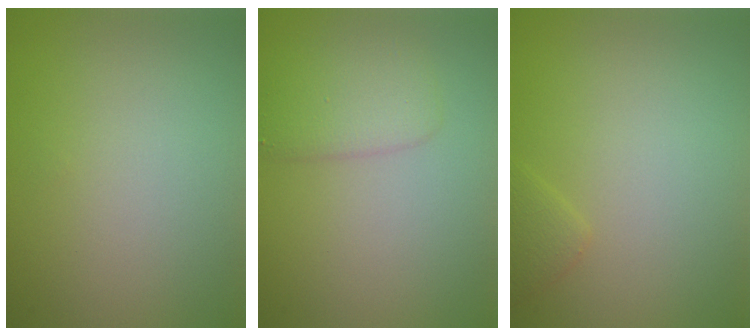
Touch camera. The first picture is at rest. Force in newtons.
{"total": 2.8, "press": 2.8, "slide": 0.1}
{"total": 1.1, "press": 1.1, "slide": 0.1}